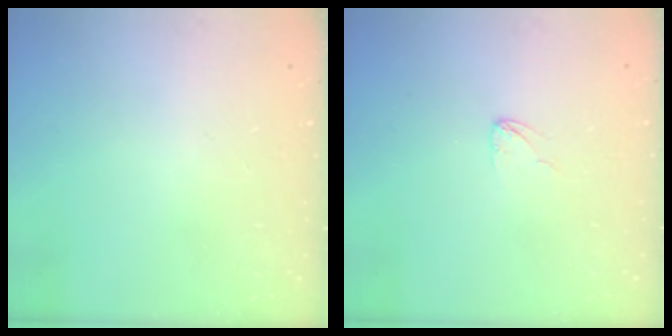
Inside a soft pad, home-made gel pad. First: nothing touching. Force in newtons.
{"total": 2.7, "press": 2.7, "slide": 0.2}